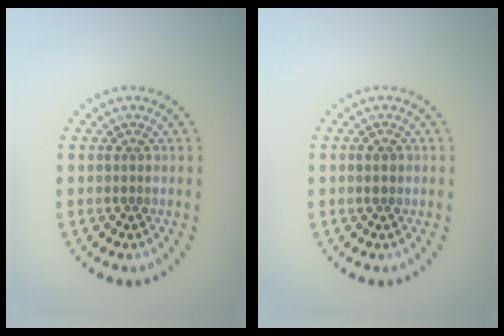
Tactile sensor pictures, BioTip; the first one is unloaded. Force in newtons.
{"total": 1.2, "press": 1.2, "slide": 0.0}